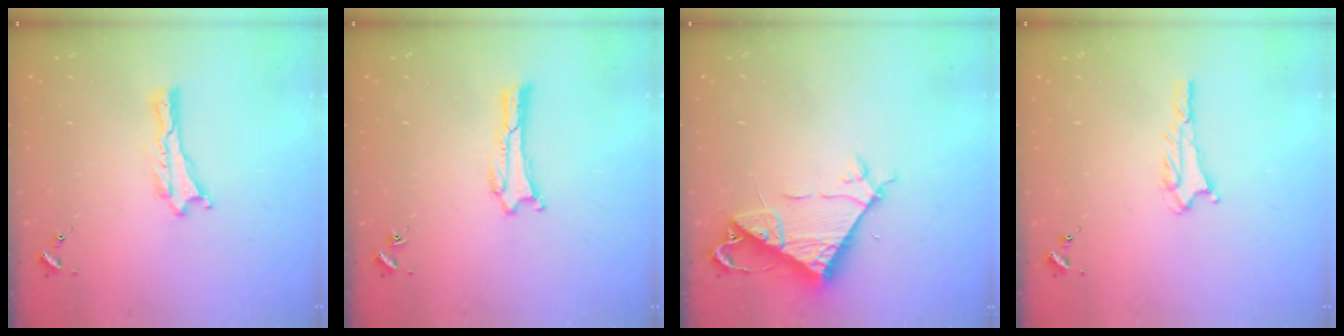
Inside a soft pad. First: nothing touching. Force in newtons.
{"total": 0.0}
{"total": 7.3, "press": 7.2, "slide": 0.7}
{"total": 1.8, "press": 1.8, "slide": 0.2}